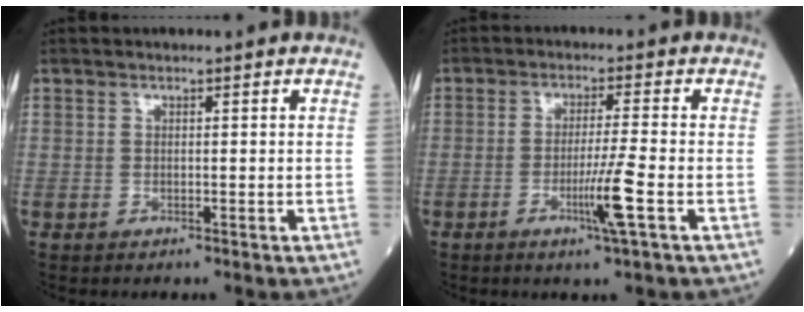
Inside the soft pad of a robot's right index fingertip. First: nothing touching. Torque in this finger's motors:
{"motor_torque": [0.85, -0.17, 0.45, 0.15]}